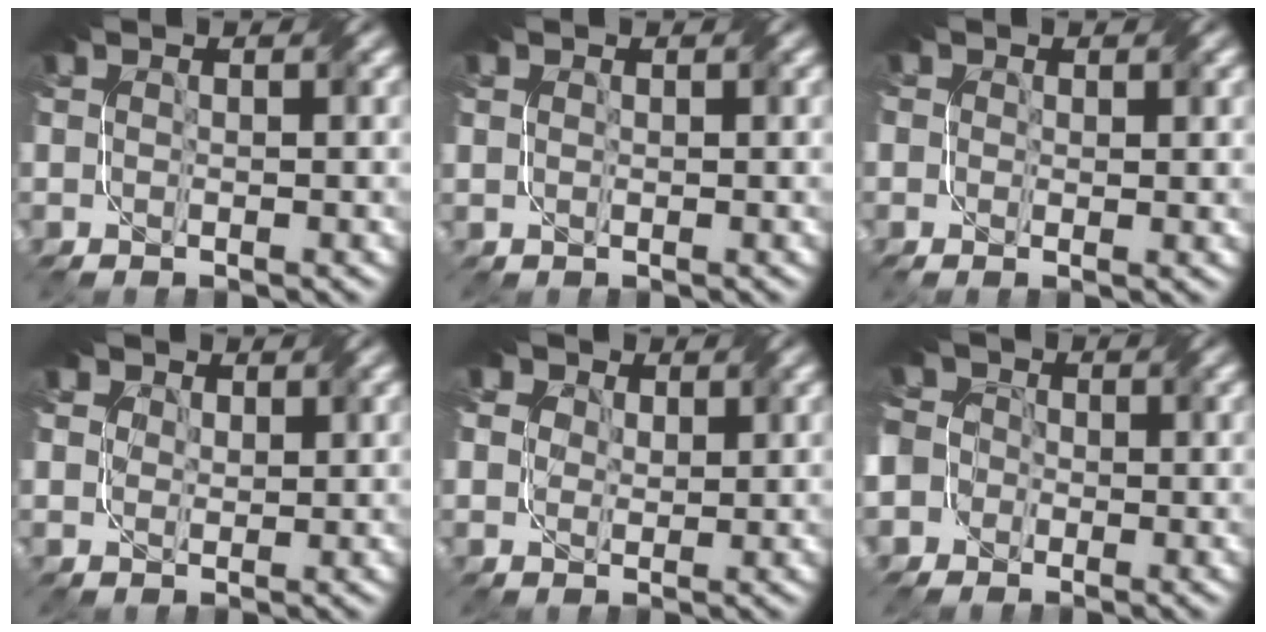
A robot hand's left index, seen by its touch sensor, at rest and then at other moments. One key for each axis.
{"total": 0.9, "fx": 0.5, "fy": 0.5, "fz": -0.4, "tx": 0.011, "ty": 0.002, "tz": 0.012}
{"total": 2.1, "fx": 0.6, "fy": 1.5, "fz": 1.4, "tx": -0.025, "ty": 0.001, "tz": 0.008}
{"total": 4.7, "fx": 2.9, "fy": 3.5, "fz": 1.3, "tx": -0.032, "ty": 0.019, "tz": 0.032}
{"total": 8.4, "fx": 4.7, "fy": 6.0, "fz": 3.4, "tx": -0.073, "ty": 0.038, "tz": 0.054}
{"total": 7.6, "fx": -3.5, "fy": 6.6, "fz": 1.6, "tx": -0.051, "ty": -0.002, "tz": -0.079}